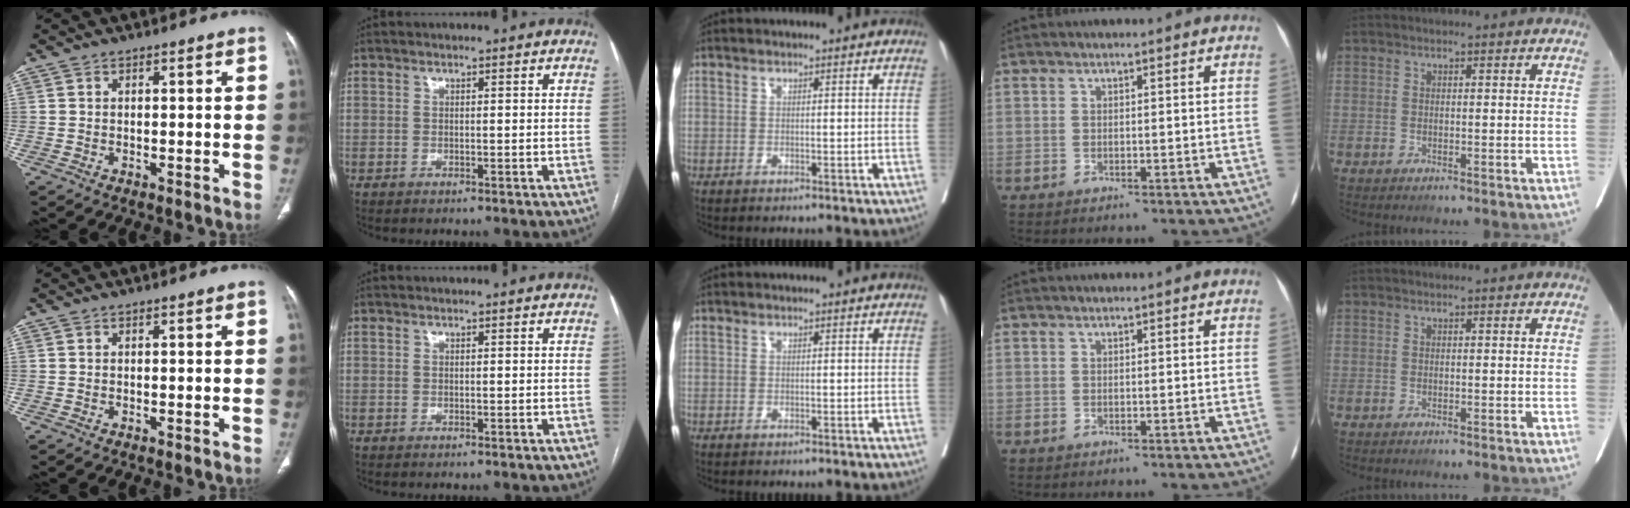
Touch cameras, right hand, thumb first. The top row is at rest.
{}